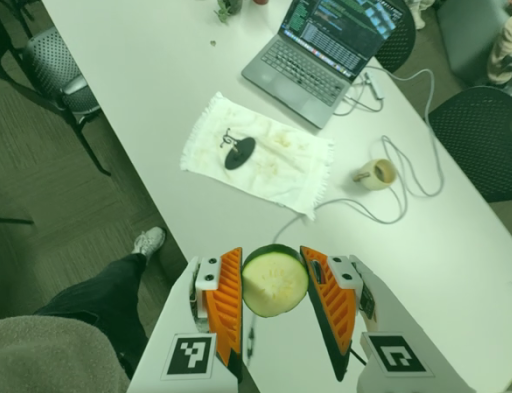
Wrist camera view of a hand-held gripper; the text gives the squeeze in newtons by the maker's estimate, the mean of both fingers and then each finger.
{"total": 8.6, "left": 8.4, "right": 8.7}